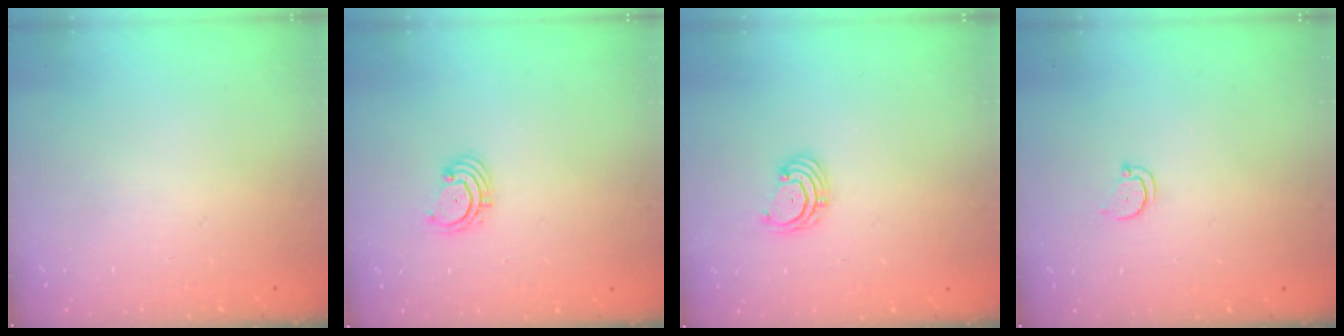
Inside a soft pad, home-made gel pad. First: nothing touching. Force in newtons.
{"total": 1.8, "press": 1.7, "slide": 0.7}
{"total": 2.6, "press": 2.5, "slide": 0.6}
{"total": 2.0, "press": 2.0, "slide": 0.2}